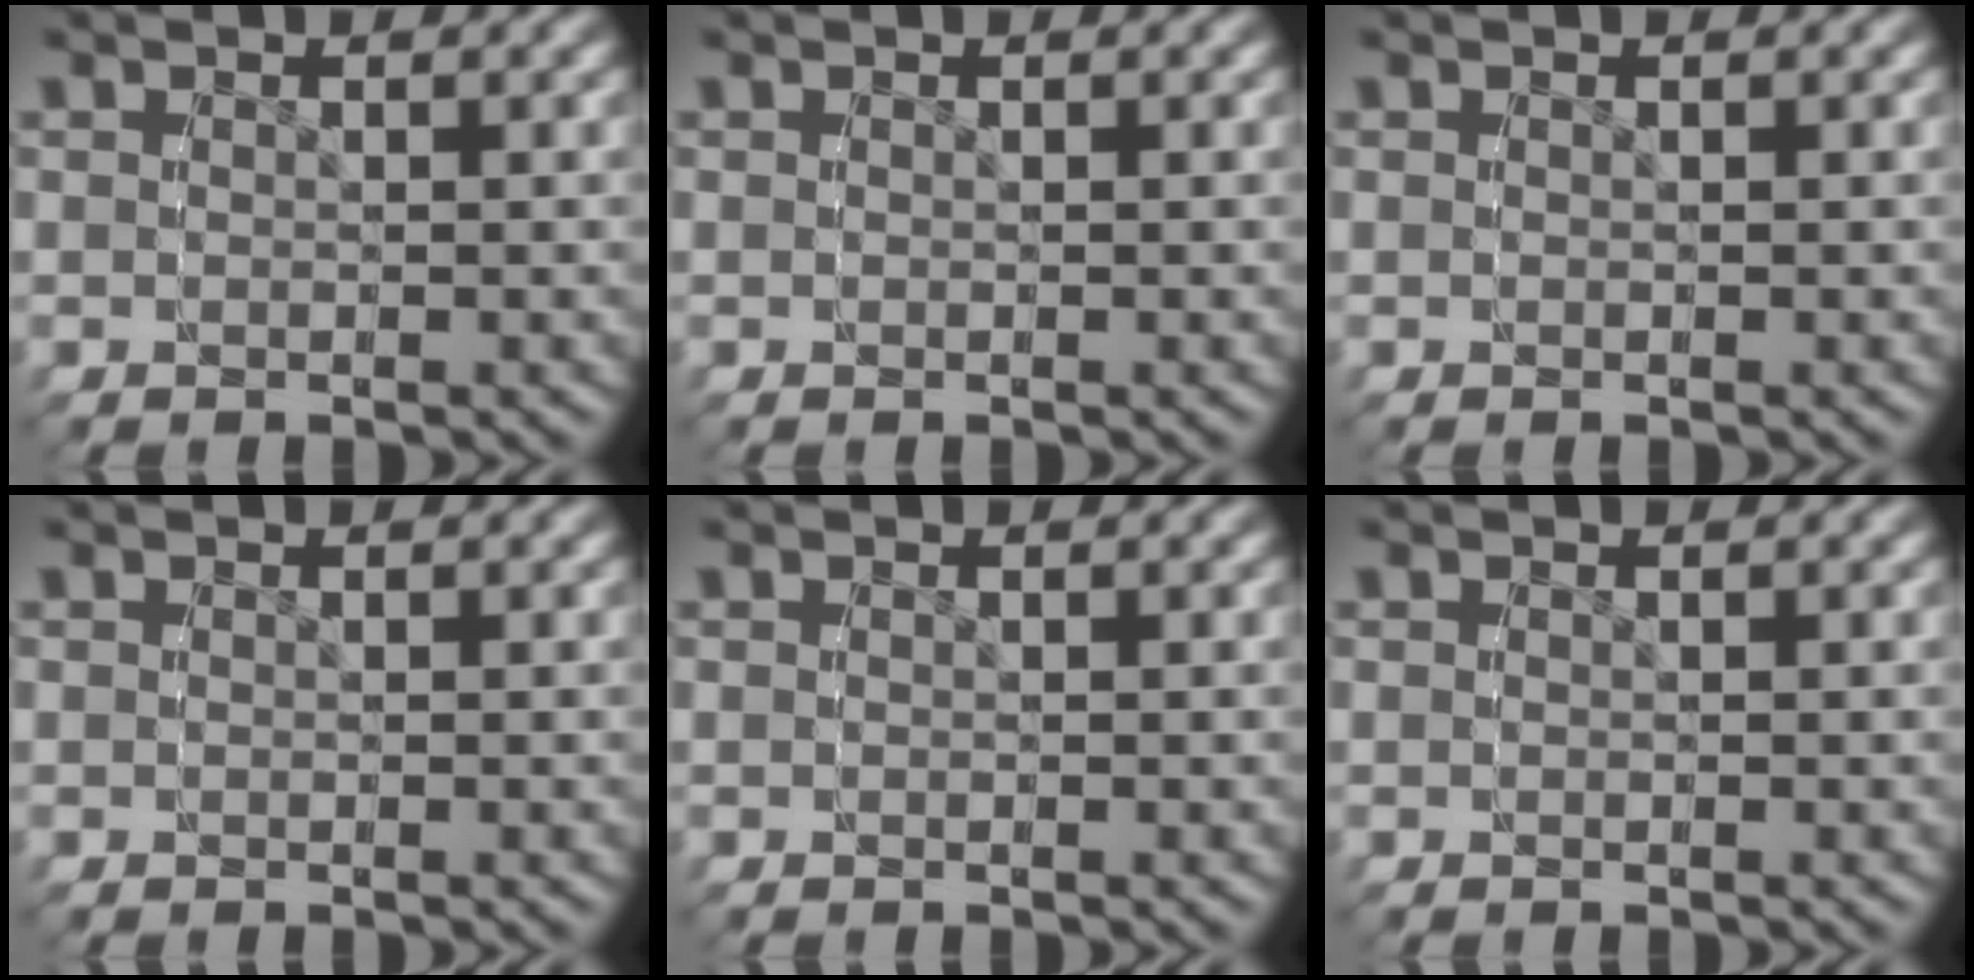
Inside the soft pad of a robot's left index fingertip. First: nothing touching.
{"total": 0.0}
{"total": 0.0}
{"total": 0.0}
{"total": 0.0}
{"total": 0.0}